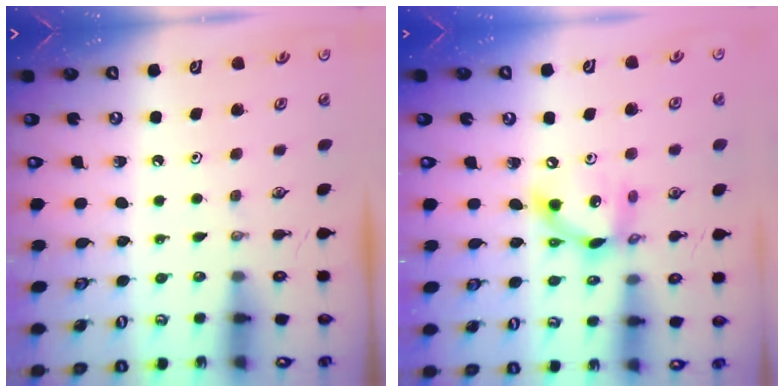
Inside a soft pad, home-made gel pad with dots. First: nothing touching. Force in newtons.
{"total": 11.6, "press": 11.6, "slide": 0.4}